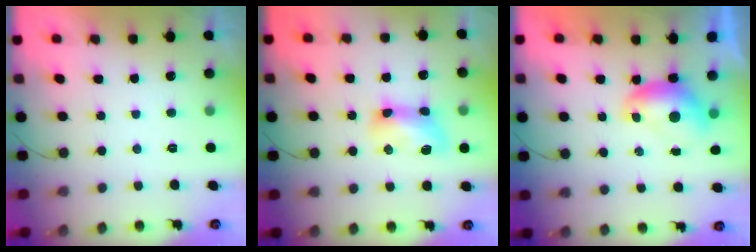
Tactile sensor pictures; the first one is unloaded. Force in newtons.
{"total": 10.4, "press": 10.4, "slide": 0.2}
{"total": 7.2, "press": 7.1, "slide": 0.9}